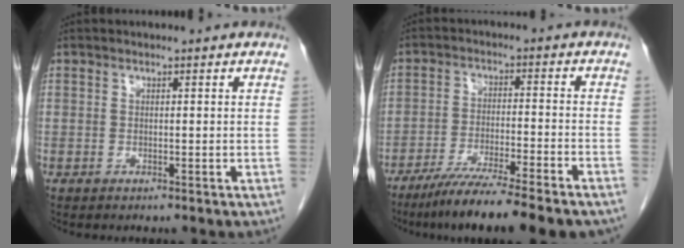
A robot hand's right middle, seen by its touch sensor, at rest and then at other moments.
{"total": 12.9, "force": [-10.3, 0.1, 7.7], "torque": [-0.121, -0.035, -0.163]}